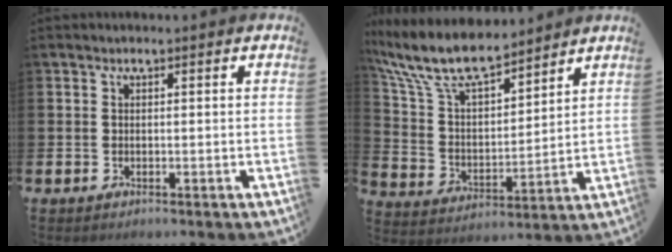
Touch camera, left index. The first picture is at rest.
{"total": 10.2, "force": [9.0, 2.6, 4.1], "torque": [-0.118, -0.049, 0.160]}